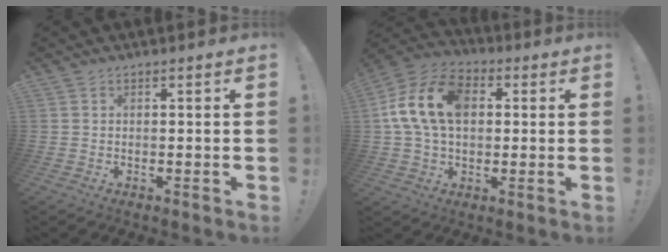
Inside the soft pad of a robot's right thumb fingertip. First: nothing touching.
{"total": 16.9, "force": [3.2, 11.8, 11.6], "torque": [-0.210, 0.007, 0.059]}